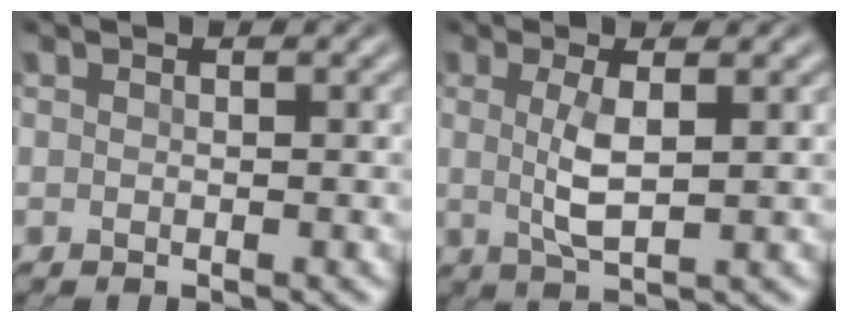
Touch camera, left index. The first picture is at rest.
{"total": 2.9, "force": [0.3, 0.4, 2.9], "torque": [-0.067, -0.001, 0.009]}